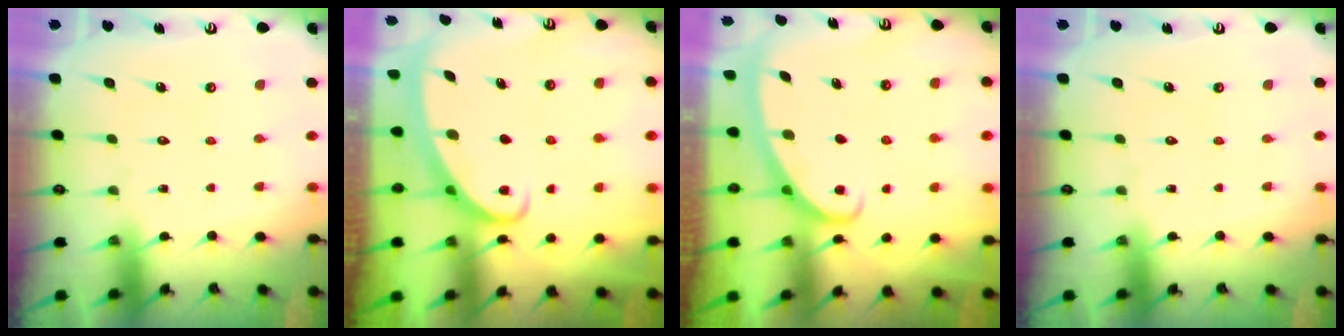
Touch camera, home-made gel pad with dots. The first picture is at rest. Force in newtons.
{"total": 2.7, "press": 2.6, "slide": 0.3}
{"total": 2.9, "press": 2.9, "slide": 0.4}
{"total": 0.0}